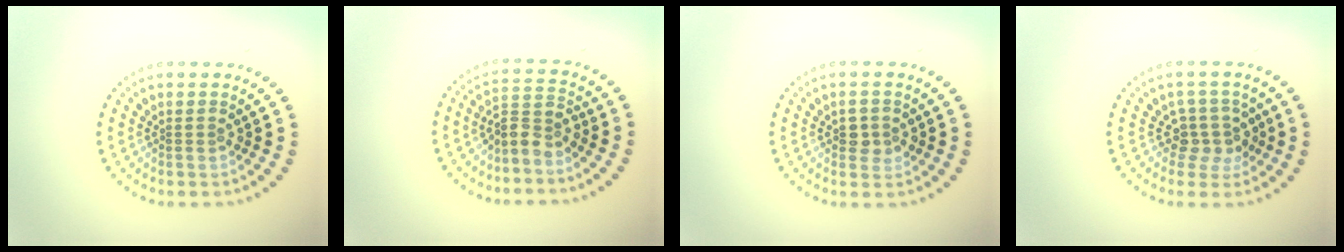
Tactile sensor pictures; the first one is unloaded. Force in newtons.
{"total": 2.7, "press": 2.1, "slide": 1.7}
{"total": 1.8, "press": 1.8, "slide": 0.1}
{"total": 2.7, "press": 2.1, "slide": 1.6}